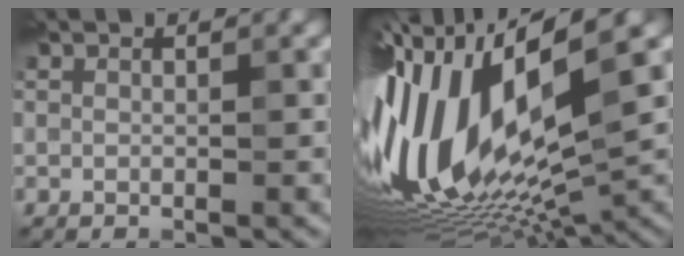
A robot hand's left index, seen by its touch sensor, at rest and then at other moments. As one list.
[{"total": 18.1, "force": [0.3, 5.4, 17.3], "torque": [-0.341, -0.033, 0.011]}]